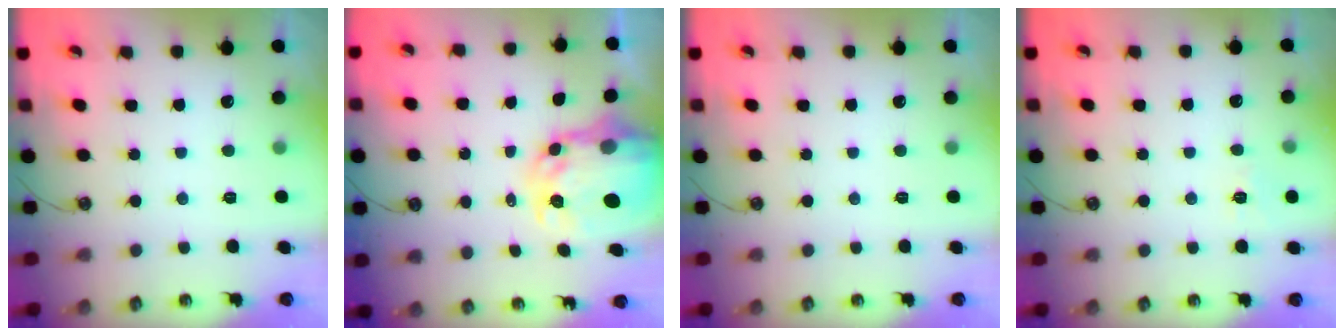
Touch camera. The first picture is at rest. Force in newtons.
{"total": 9.1, "press": 9.0, "slide": 0.8}
{"total": 0.0}
{"total": 7.1, "press": 7.1, "slide": 0.7}